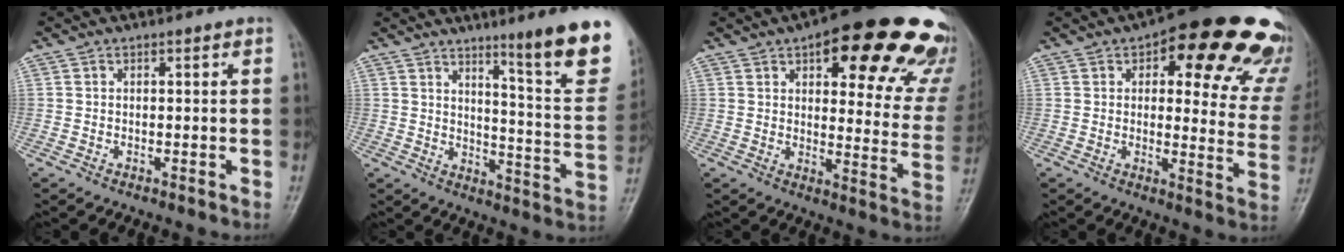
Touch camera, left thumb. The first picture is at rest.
{"total": 17.4, "force": [10.8, 1.5, 13.6], "torque": [-0.147, -0.077, 0.149]}
{"total": 26.6, "force": [16.4, 9.6, 18.7], "torque": [-0.190, -0.053, 0.195]}
{"total": 23.5, "force": [14.0, 9.5, 16.3], "torque": [-0.147, -0.043, 0.155]}